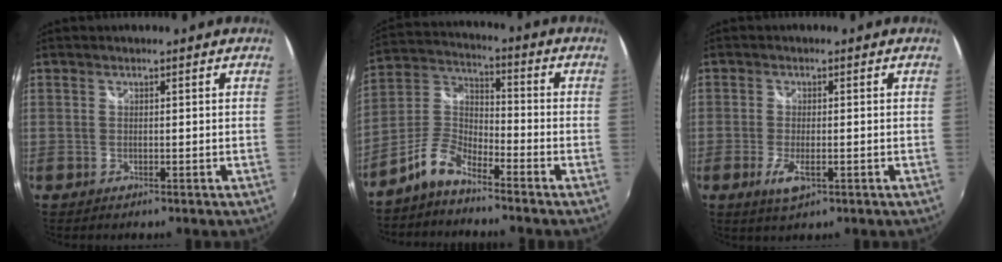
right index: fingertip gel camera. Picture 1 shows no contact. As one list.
[{"total": 7.4, "force": [-5.5, 2.5, 4.3], "torque": [-0.108, 0.024, -0.115]}, {"total": 4.5, "force": [-1.9, 1.5, 3.8], "torque": [-0.082, -0.012, -0.032]}]